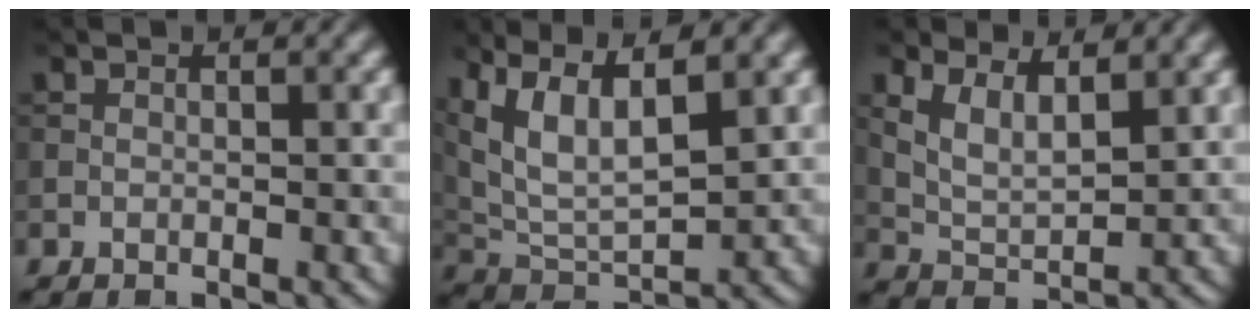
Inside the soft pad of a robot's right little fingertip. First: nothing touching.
{"total": 9.0, "force": [4.6, 3.8, 6.7], "torque": [-0.149, 0.017, 0.082]}
{"total": 4.2, "force": [2.3, 2.1, 2.8], "torque": [-0.064, -0.005, 0.047]}